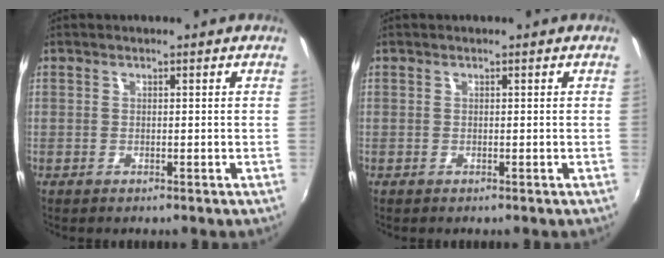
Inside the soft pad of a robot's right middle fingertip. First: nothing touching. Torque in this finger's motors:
{"motor_torque": [0.00, 0.00, 0.00, 0.00]}